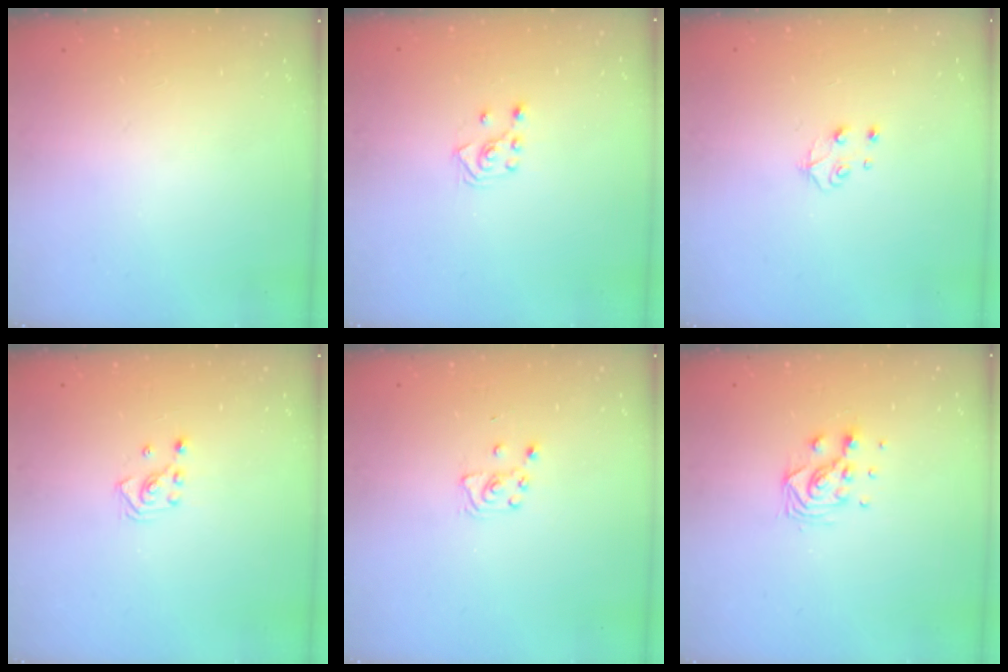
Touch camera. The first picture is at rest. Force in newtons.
{"total": 3.1, "press": 3.0, "slide": 0.7}
{"total": 4.9, "press": 4.8, "slide": 0.6}
{"total": 2.6, "press": 2.6, "slide": 0.3}
{"total": 4.1, "press": 4.1, "slide": 0.4}
{"total": 7.9, "press": 7.9, "slide": 0.5}